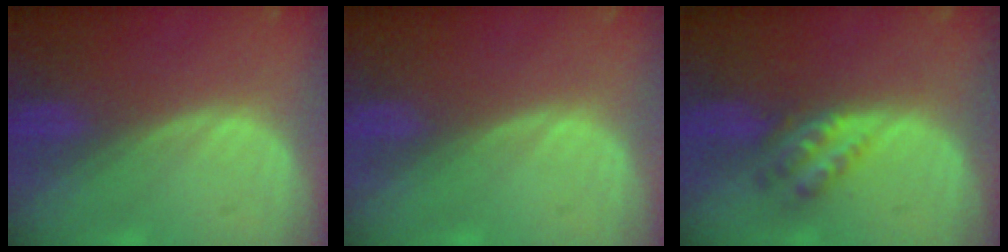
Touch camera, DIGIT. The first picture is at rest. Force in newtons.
{"total": 0.0}
{"total": 4.5, "press": 4.0, "slide": 2.0}